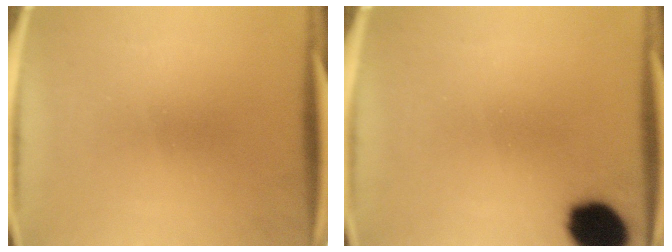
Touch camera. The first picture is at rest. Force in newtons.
{"total": 12.1}